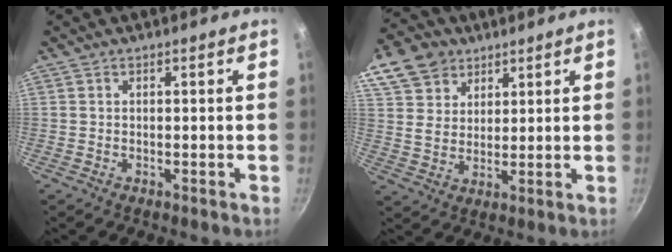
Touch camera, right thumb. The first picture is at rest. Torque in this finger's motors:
{"motor_torque": [-0.09, 0.29, 0.22, -0.18, 0.10]}